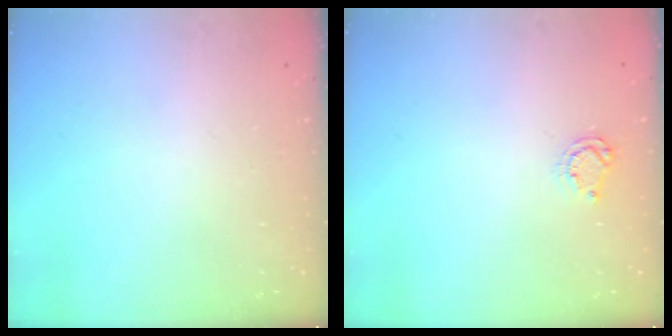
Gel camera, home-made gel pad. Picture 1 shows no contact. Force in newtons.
{"total": 5.0, "press": 5.0, "slide": 0.6}